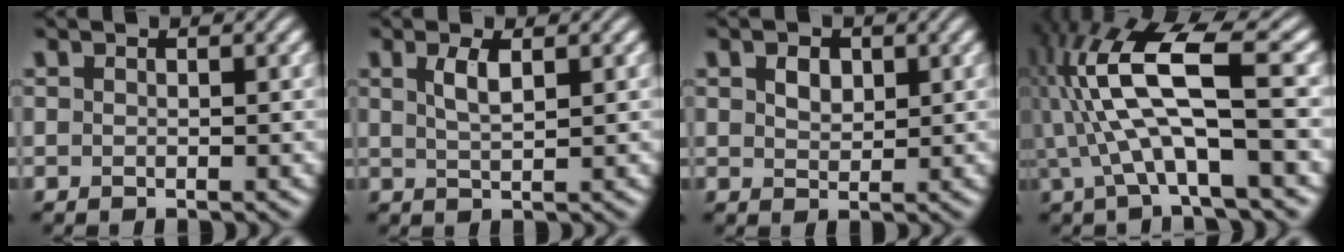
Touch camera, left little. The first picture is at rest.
{"total": 2.1, "force": [0.9, 0.6, 1.8], "torque": [-0.036, 0.001, 0.019]}
{"total": 1.9, "force": [0.8, 1.2, 1.2], "torque": [-0.025, 0.001, 0.015]}
{"total": 10.6, "force": [1.0, 2.8, 10.2], "torque": [-0.198, 0.014, 0.018]}